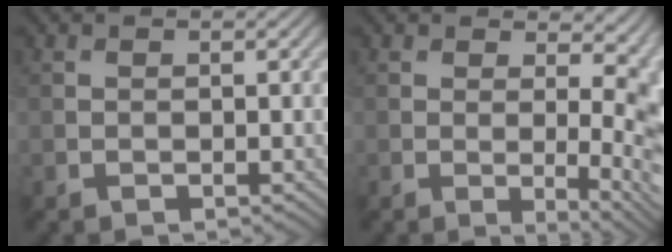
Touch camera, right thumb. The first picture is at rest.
{"total": 8.3, "force": [1.5, 3.0, 7.6], "torque": [-0.081, -0.002, 0.022]}